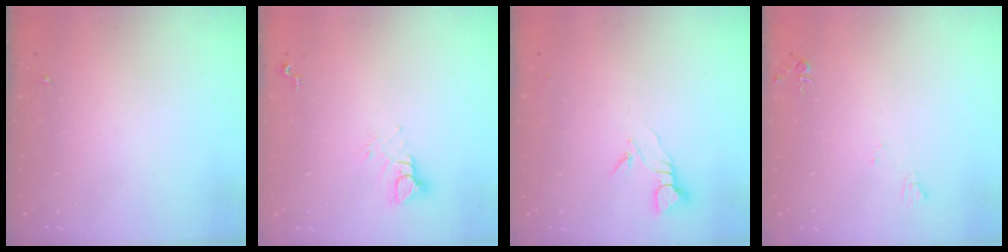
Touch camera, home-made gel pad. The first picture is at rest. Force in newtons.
{"total": 5.6, "press": 5.6, "slide": 0.0}
{"total": 3.9, "press": 3.9, "slide": 0.2}
{"total": 4.6, "press": 4.6, "slide": 0.7}